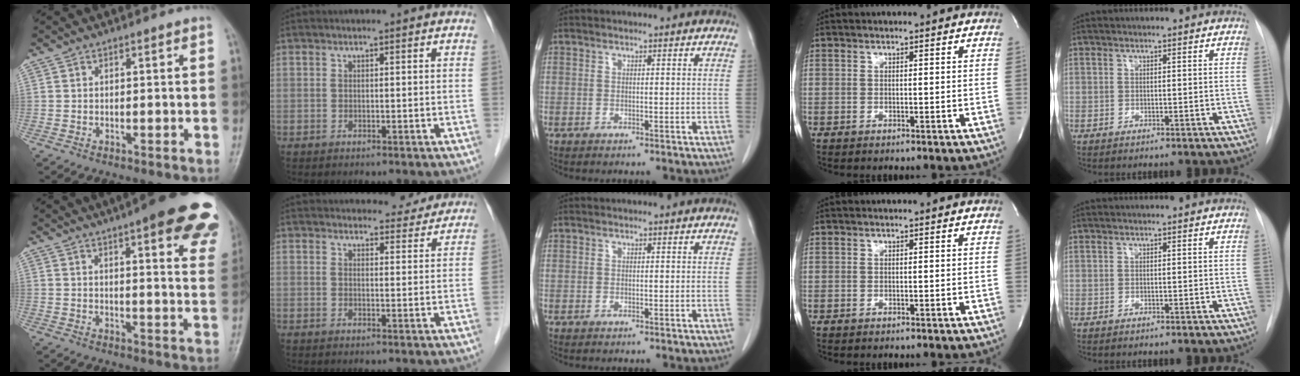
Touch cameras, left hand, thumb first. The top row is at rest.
{"thumb": {"total": 22.3, "force": [14.3, 5.4, 16.3], "torque": [-0.176, -0.031, 0.158]}, "index": {"total": 12.6, "force": [12.0, 3.1, 2.4], "torque": [-0.007, 0.012, 0.139]}}